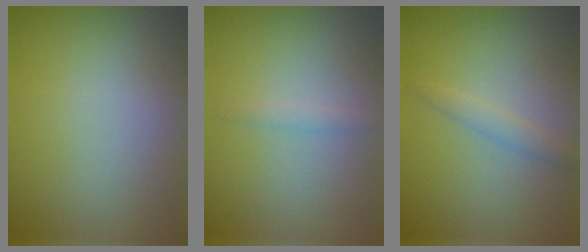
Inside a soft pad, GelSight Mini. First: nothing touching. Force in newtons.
{"total": 0.9, "press": 0.9, "slide": 0.0}
{"total": 1.4, "press": 1.4, "slide": 0.1}